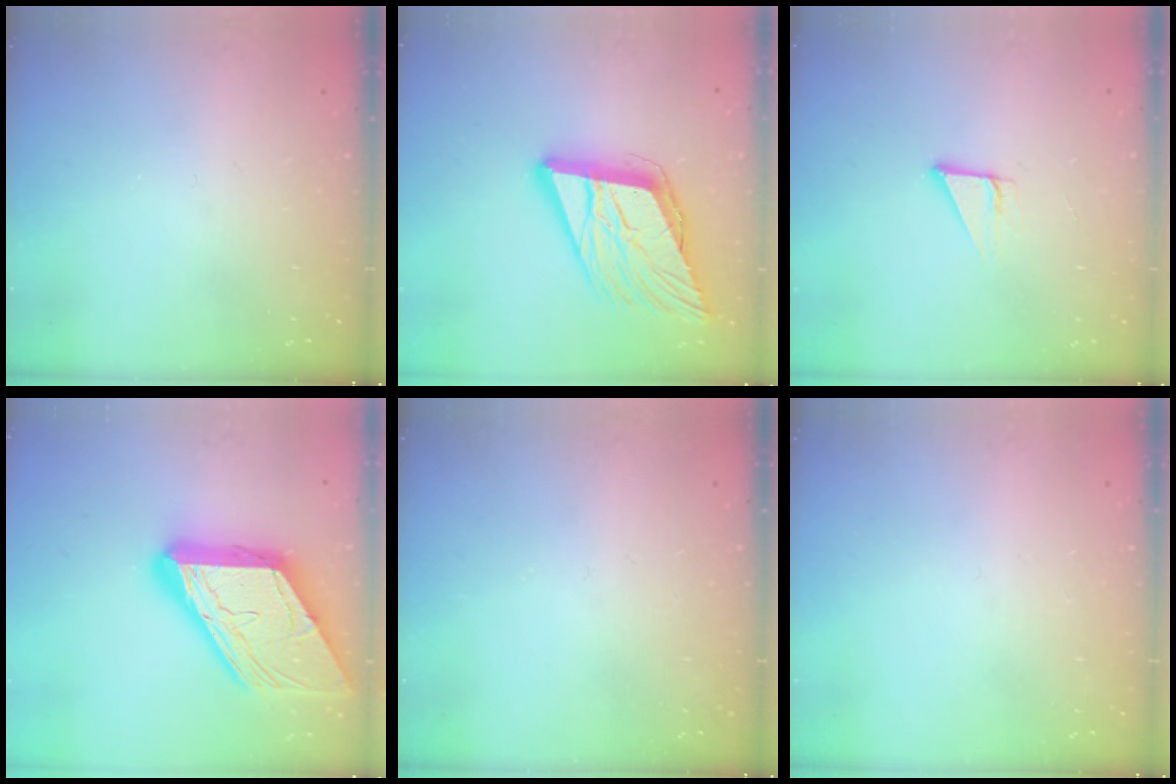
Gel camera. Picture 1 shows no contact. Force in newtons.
{"total": 17.4, "press": 16.8, "slide": 4.4}
{"total": 2.9, "press": 2.9, "slide": 0.2}
{"total": 23.0, "press": 22.9, "slide": 2.4}
{"total": 0.0}
{"total": 0.0}